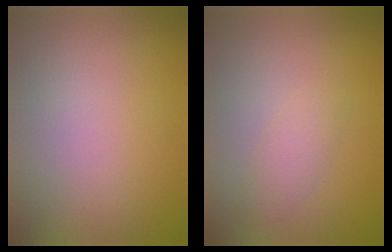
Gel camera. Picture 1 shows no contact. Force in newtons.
{"total": 1.6, "press": 1.6, "slide": 0.1}